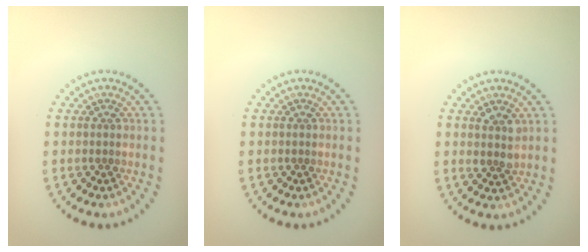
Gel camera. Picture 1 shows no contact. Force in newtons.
{"total": 0.0}
{"total": 1.5, "press": 1.4, "slide": 0.6}